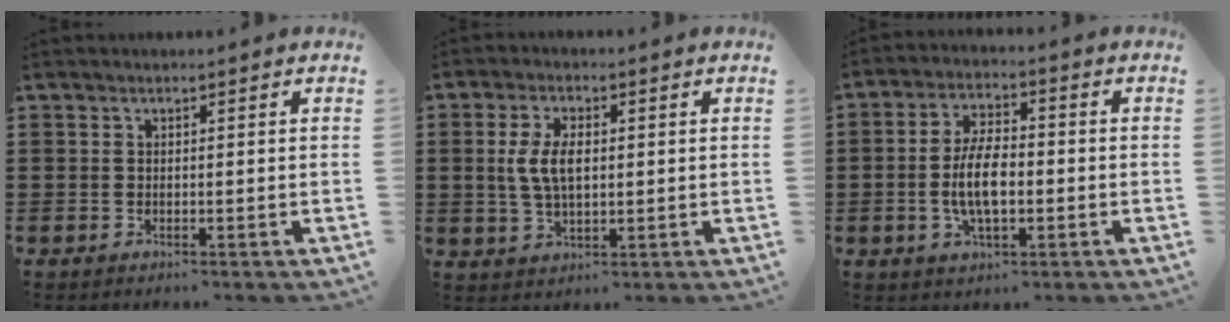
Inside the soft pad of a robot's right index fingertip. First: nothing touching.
{"total": 6.0, "force": [0.6, 3.0, 5.2], "torque": [-0.119, 0.006, 0.003]}
{"total": 7.7, "force": [-1.1, 3.2, 6.9], "torque": [-0.146, -0.002, -0.025]}